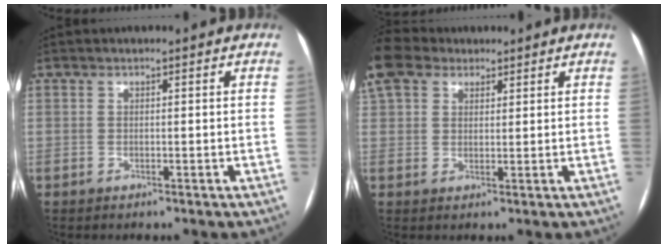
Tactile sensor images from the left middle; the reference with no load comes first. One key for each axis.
{"total": 6.2, "fx": 5.1, "fy": 3.1, "fz": 1.8, "tx": -0.051, "ty": 0.029, "tz": 0.104}